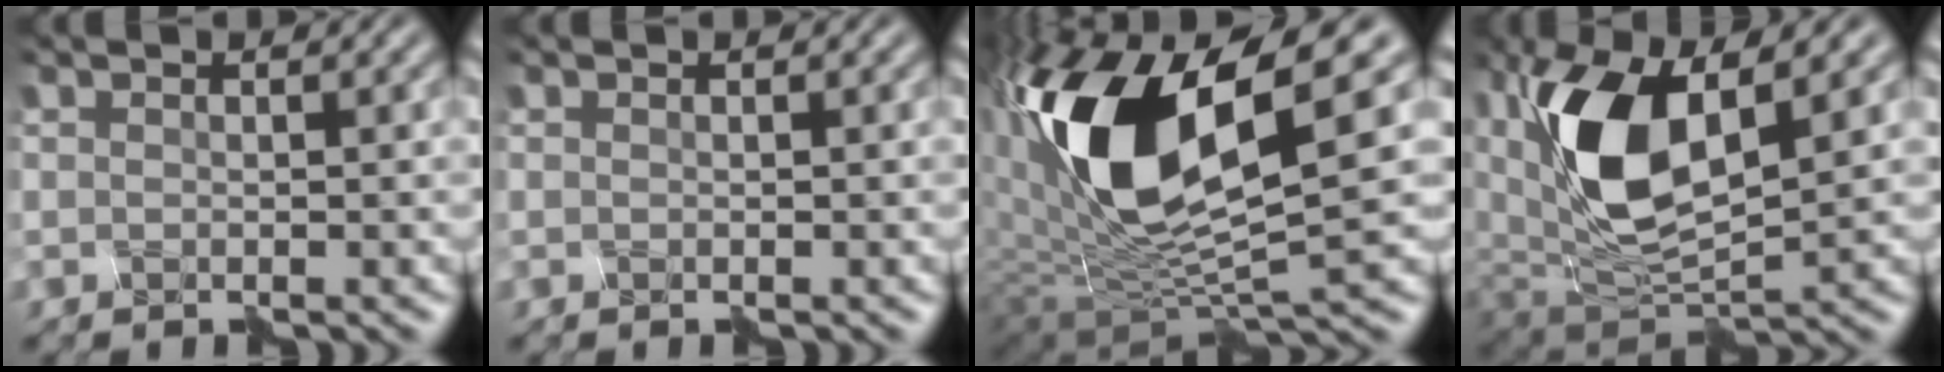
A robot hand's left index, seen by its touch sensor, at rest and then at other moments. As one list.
[{"total": 0.0}, {"total": 14.0, "force": [2.7, 6.0, 12.4], "torque": [-0.245, -0.003, 0.041]}, {"total": 9.4, "force": [2.1, 4.6, 8.0], "torque": [-0.168, -0.007, 0.036]}]